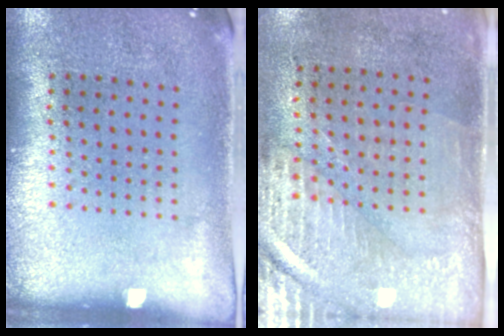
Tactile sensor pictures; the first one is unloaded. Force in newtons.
{"total": 3.0, "press": 2.5, "slide": 1.6}